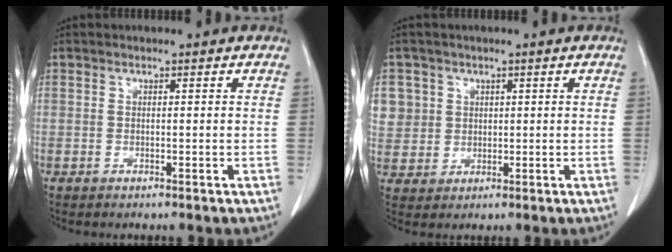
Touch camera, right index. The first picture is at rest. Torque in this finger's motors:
{"motor_torque": [0.36, 0.16, 0.17, 0.04]}